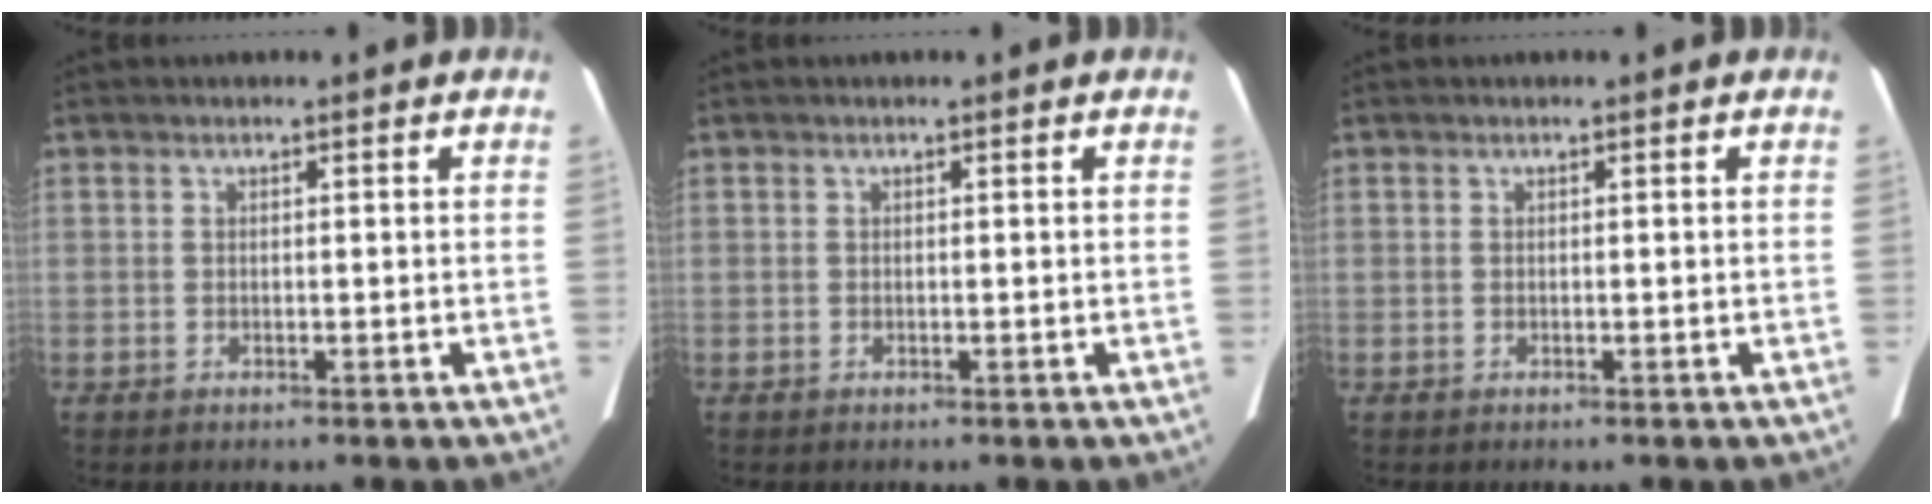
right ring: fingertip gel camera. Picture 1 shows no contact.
{"total": 0.0}
{"total": 0.0}